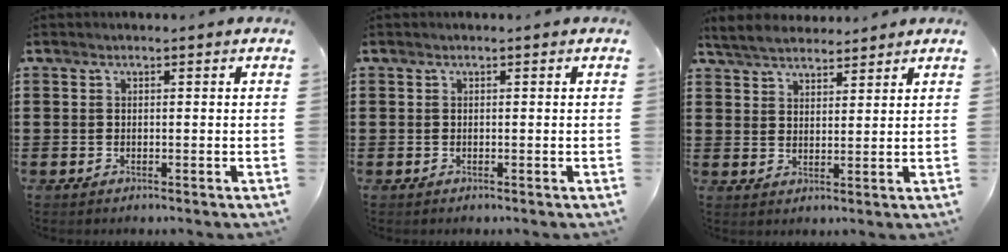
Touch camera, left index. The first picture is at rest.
{"total": 0.0}
{"total": 4.0, "force": [3.9, 1.0, 0.6], "torque": [-0.027, -0.007, 0.073]}